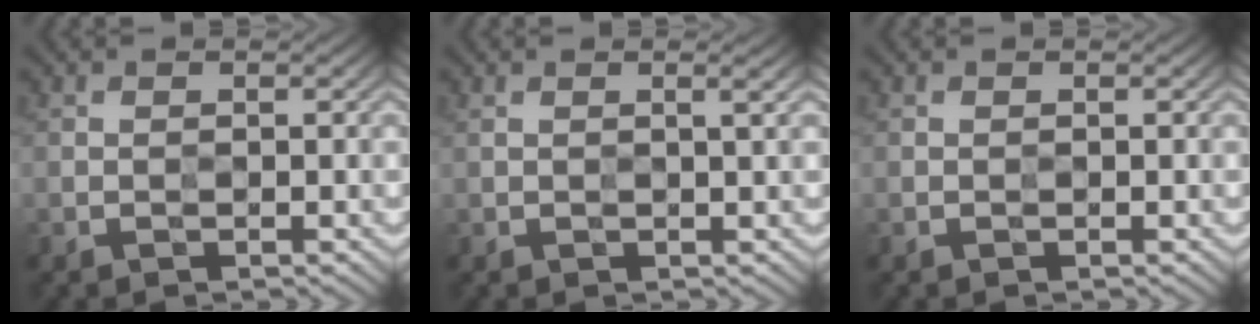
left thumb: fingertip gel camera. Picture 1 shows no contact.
{"total": 1.2, "force": [0.6, 0.1, 1.1], "torque": [-0.022, 0.003, 0.005]}
{"total": 0.0}